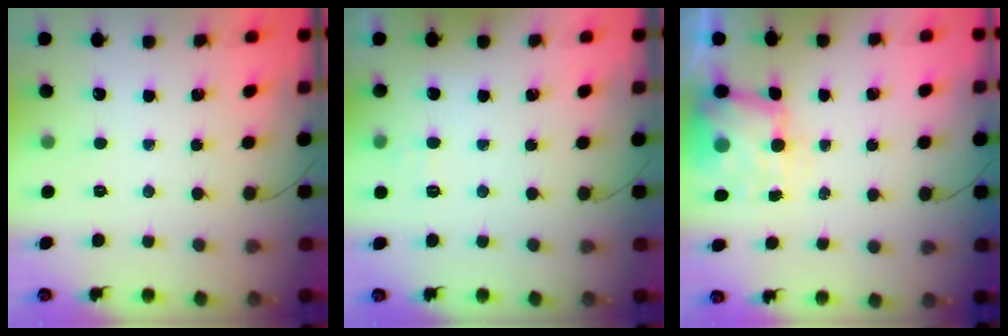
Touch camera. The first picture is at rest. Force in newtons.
{"total": 2.8, "press": 2.5, "slide": 1.3}
{"total": 7.7, "press": 7.4, "slide": 1.8}